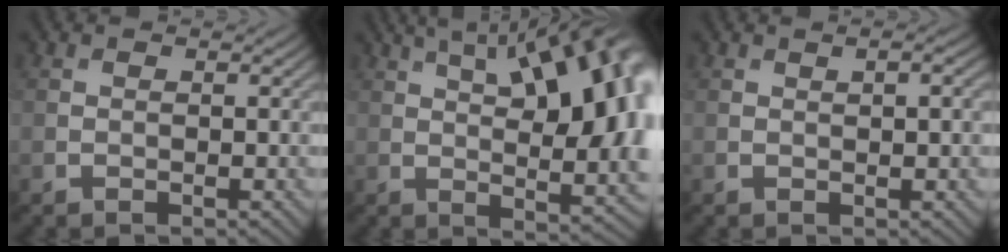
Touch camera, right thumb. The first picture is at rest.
{"total": 17.4, "force": [5.0, 7.0, 15.1], "torque": [-0.228, 0.028, 0.085]}
{"total": 1.5, "force": [0.4, 0.1, 1.4], "torque": [-0.026, 0.000, 0.012]}